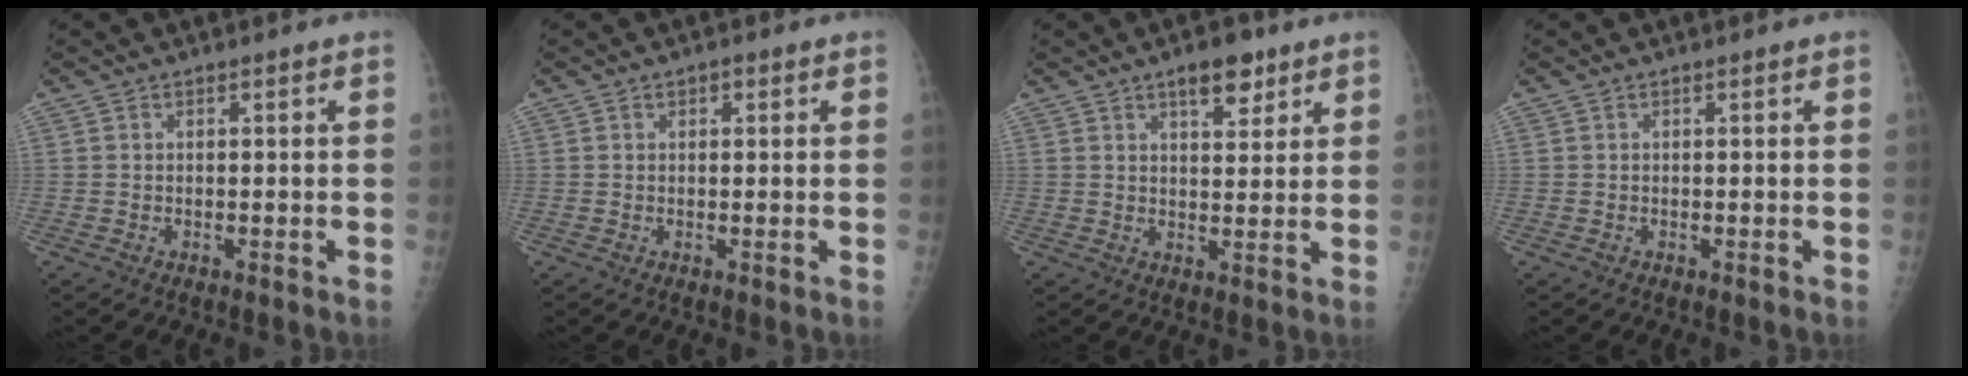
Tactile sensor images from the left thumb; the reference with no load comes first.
{"total": 1.4, "force": [0.7, 0.9, 0.7], "torque": [-0.002, 0.000, 0.006]}
{"total": 6.5, "force": [4.1, 2.9, 4.2], "torque": [-0.041, -0.020, 0.058]}
{"total": 0.0}